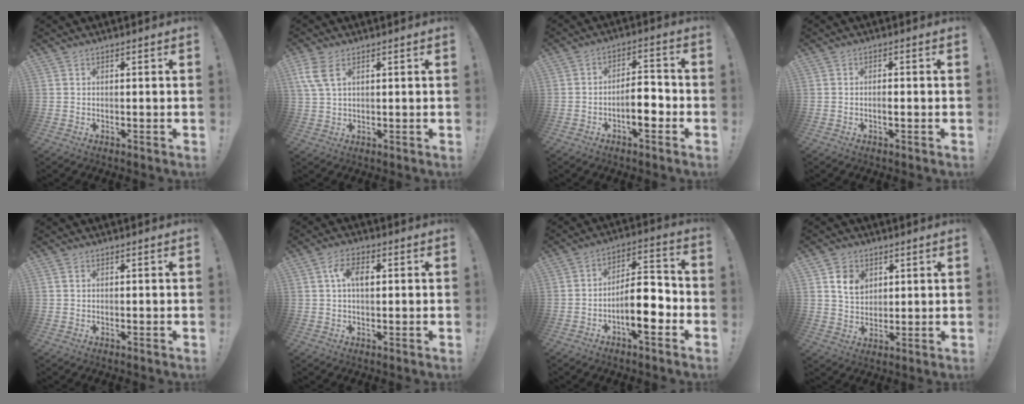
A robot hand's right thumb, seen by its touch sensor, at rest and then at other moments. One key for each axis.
{"total": 6.7, "fx": 3.1, "fy": 3.6, "fz": 4.8, "tx": -0.102, "ty": -0.005, "tz": 0.058}
{"total": 9.1, "fx": -3.3, "fy": 3.4, "fz": 7.7, "tx": -0.115, "ty": 0.014, "tz": -0.059}
{"total": 2.0, "fx": -0.8, "fy": 0.5, "fz": 1.7, "tx": -0.025, "ty": 0.000, "tz": -0.015}
{"total": 0.7, "fx": 0.3, "fy": 0.4, "fz": 0.4, "tx": -0.003, "ty": 0.000, "tz": 0.005}
{"total": 5.8, "fx": 1.4, "fy": 3.0, "fz": 4.8, "tx": -0.087, "ty": 0.010, "tz": 0.023}
{"total": 13.5, "fx": -4.9, "fy": 4.9, "fz": 11.6, "tx": -0.181, "ty": 0.021, "tz": -0.081}
{"total": 8.0, "fx": 3.6, "fy": 6.3, "fz": 3.4, "tx": -0.049, "ty": -0.013, "tz": 0.069}